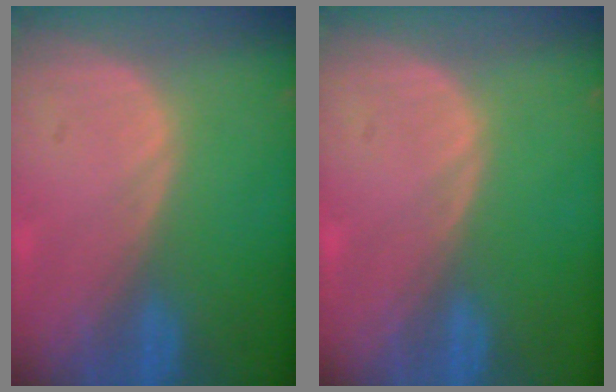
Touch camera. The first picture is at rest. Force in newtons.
{"total": 0.0}